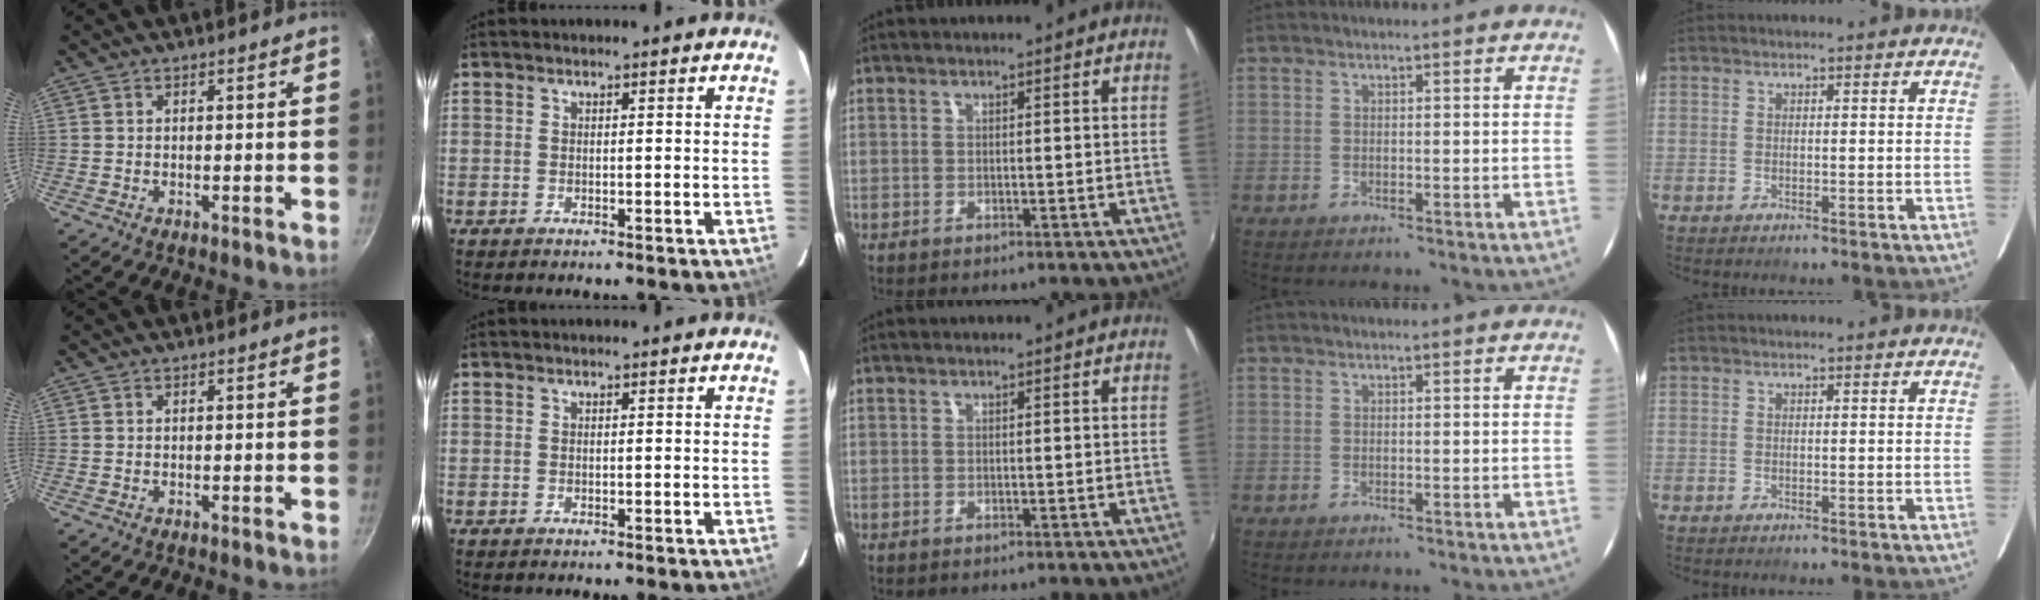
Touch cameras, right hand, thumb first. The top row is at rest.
{}